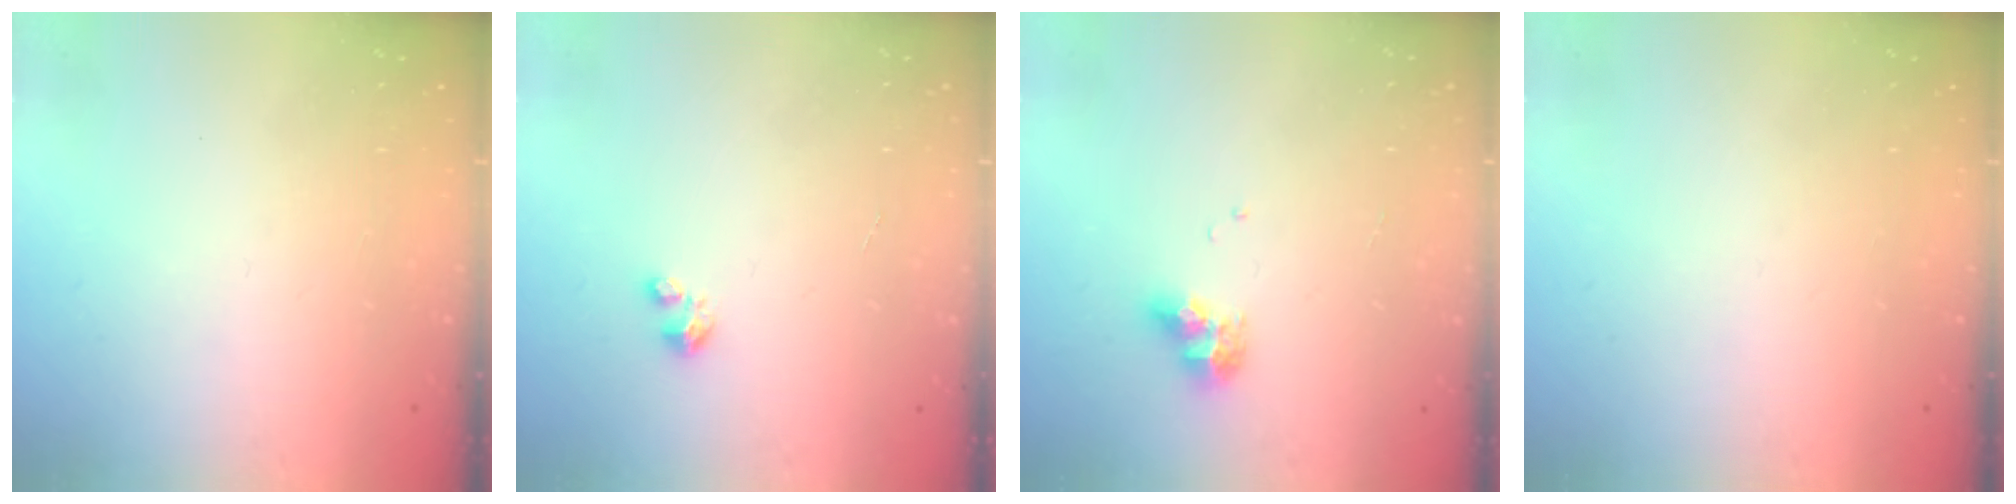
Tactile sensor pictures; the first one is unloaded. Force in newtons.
{"total": 1.5, "press": 1.5, "slide": 0.1}
{"total": 7.7, "press": 7.7, "slide": 0.6}
{"total": 0.0}